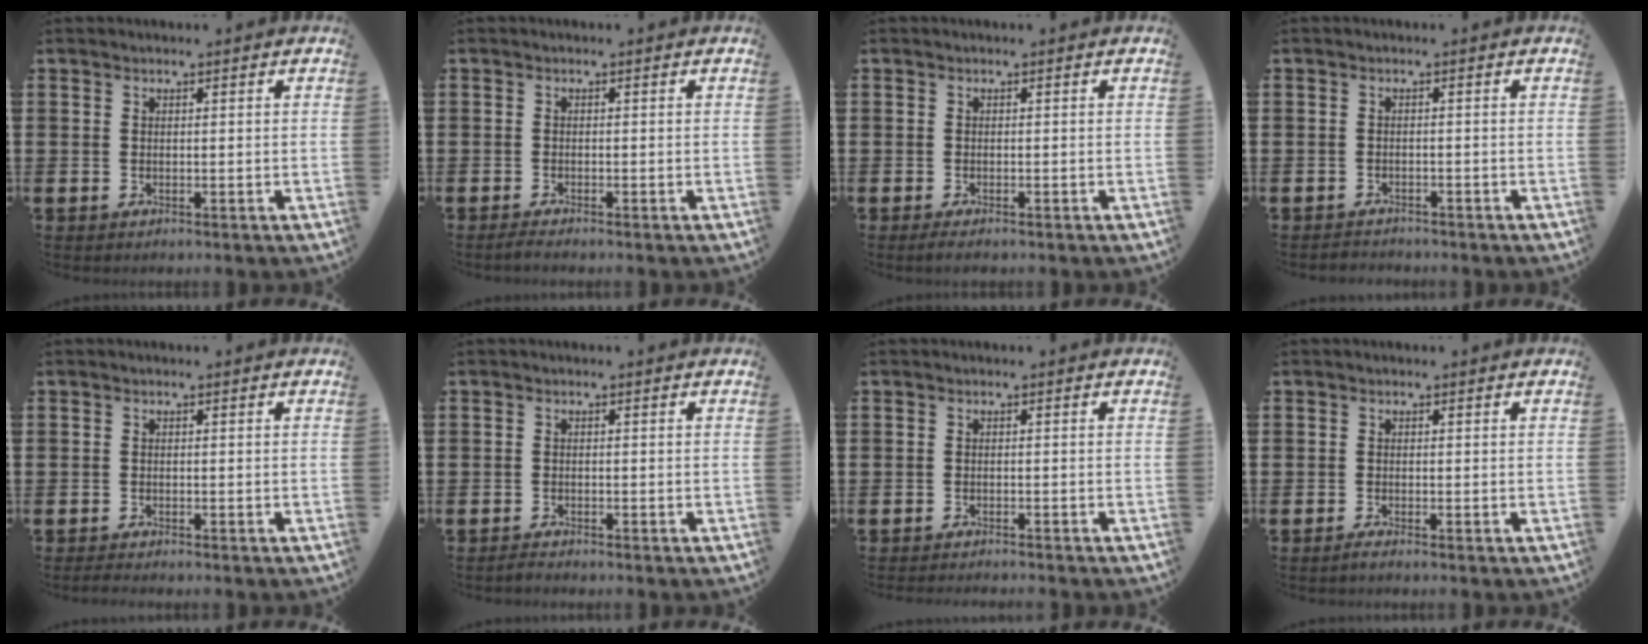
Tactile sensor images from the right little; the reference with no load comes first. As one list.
[{"total": 0.9, "force": [-0.6, 0.1, 0.6], "torque": [-0.012, -0.002, -0.011]}, {"total": 0.8, "force": [-0.4, 0.2, 0.7], "torque": [-0.013, -0.002, -0.008]}, {"total": 1.1, "force": [-1.1, 0.1, -0.1], "torque": [-0.002, 0.002, -0.023]}, {"total": 0.6, "force": [-0.5, 0.1, 0.4], "torque": [-0.008, -0.001, -0.011]}, {"total": 0.7, "force": [-0.7, 0.1, 0.2], "torque": [-0.007, -0.002, -0.014]}, {"total": 0.8, "force": [-0.8, -0.1, 0.0], "torque": [0.000, -0.001, -0.016]}, {"total": 0.7, "force": [-0.5, 0.0, 0.6], "torque": [-0.009, -0.002, -0.009]}]